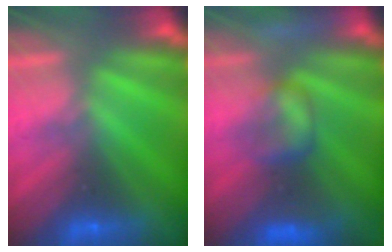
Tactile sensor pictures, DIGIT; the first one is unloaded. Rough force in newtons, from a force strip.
{"total": 6.8}